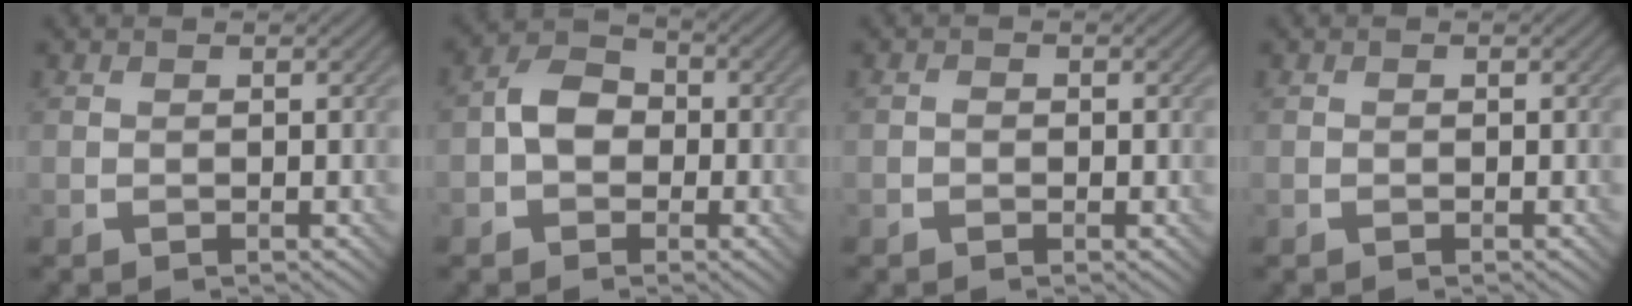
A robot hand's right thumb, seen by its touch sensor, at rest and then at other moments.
{"total": 5.0, "force": [-1.1, 3.9, 3.0], "torque": [-0.055, 0.008, -0.030]}
{"total": 1.2, "force": [-0.3, 0.8, 0.7], "torque": [-0.009, -0.001, -0.008]}
{"total": 0.0}